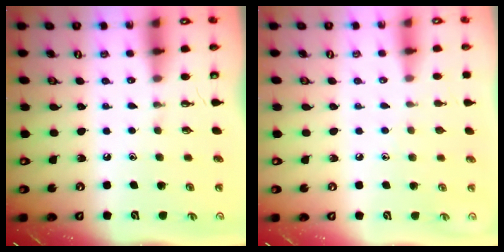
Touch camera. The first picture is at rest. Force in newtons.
{"total": 3.7, "press": 3.7, "slide": 0.4}